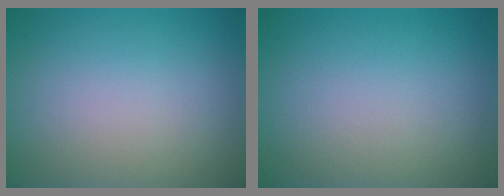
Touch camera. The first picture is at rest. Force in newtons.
{"total": 0.0}